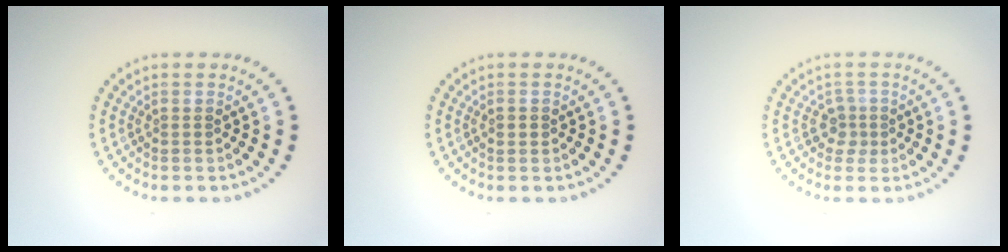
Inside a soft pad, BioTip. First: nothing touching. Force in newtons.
{"total": 1.1, "press": 1.0, "slide": 0.2}
{"total": 1.8, "press": 1.4, "slide": 1.2}